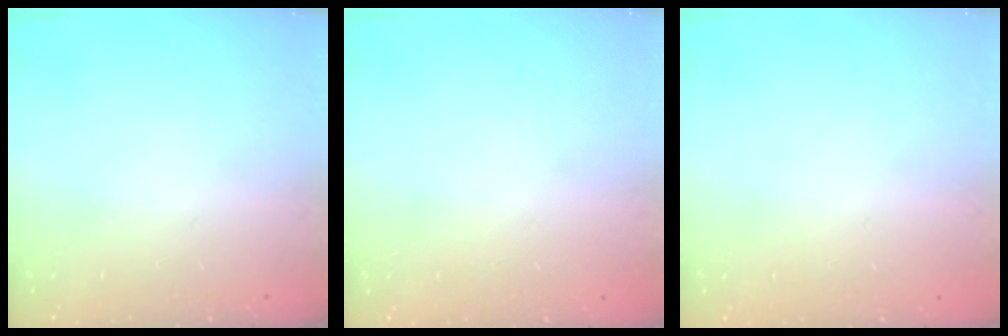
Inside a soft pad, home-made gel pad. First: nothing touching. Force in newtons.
{"total": 0.0}
{"total": 0.0}